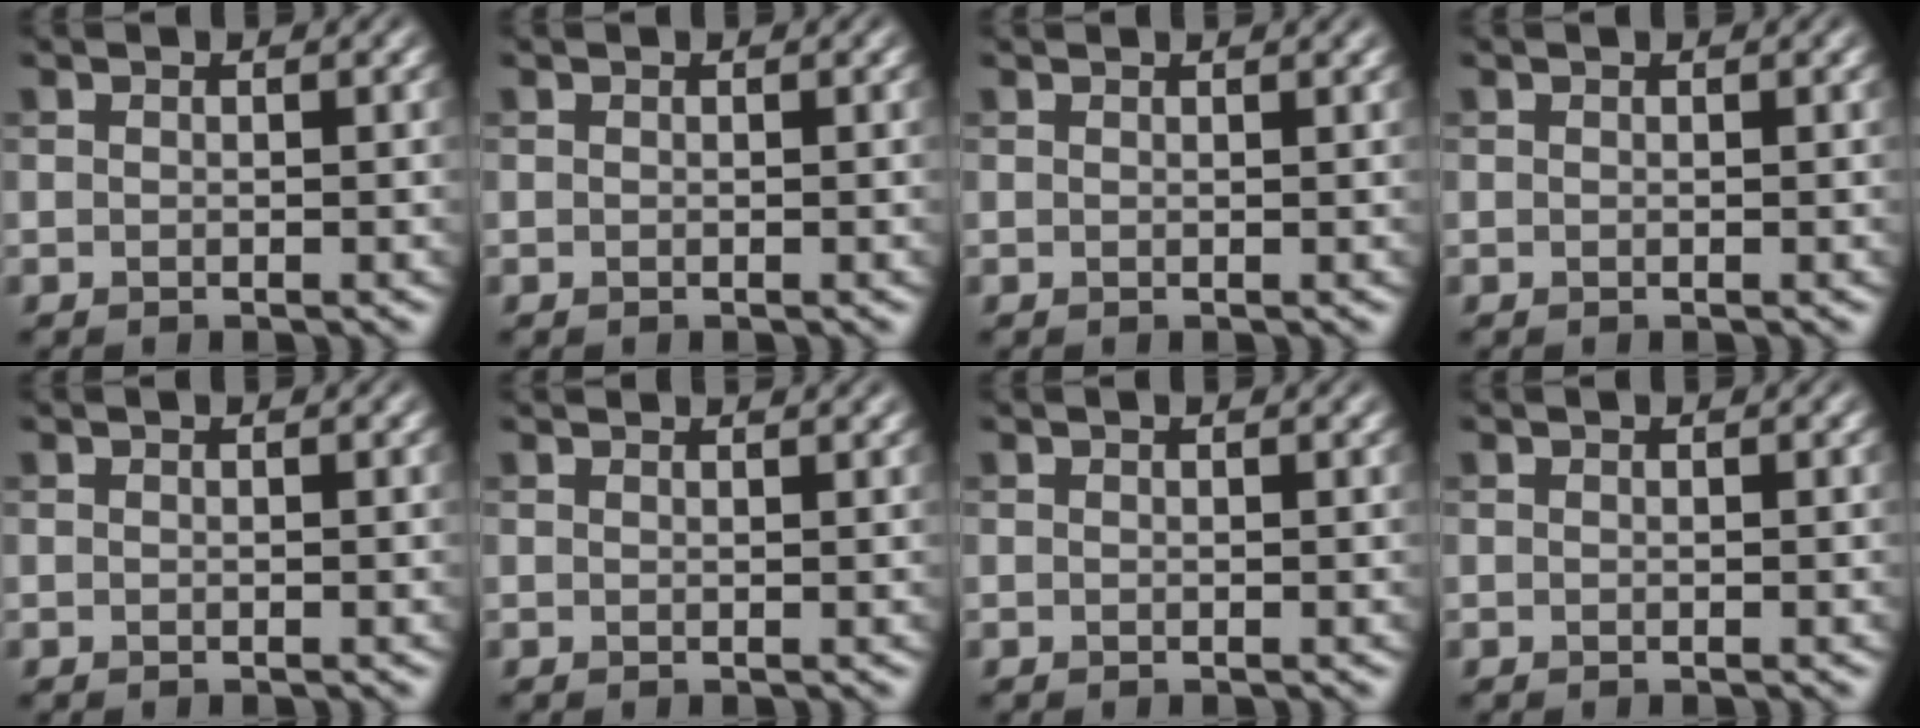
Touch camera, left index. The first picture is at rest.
{"total": 0.0}
{"total": 1.2, "force": [1.0, 0.3, 0.6], "torque": [-0.002, -0.001, 0.007]}
{"total": 0.0}
{"total": 0.0}
{"total": 1.8, "force": [1.6, 0.3, 0.7], "torque": [-0.005, 0.002, 0.013]}
{"total": 0.6, "force": [0.4, 0.0, 0.4], "torque": [-0.004, 0.005, 0.007]}
{"total": 0.0}